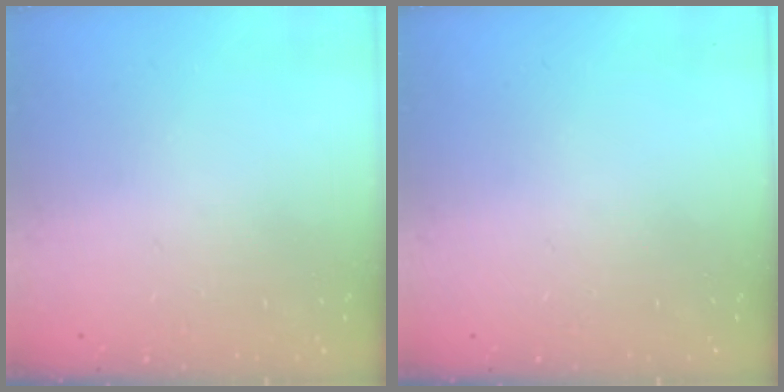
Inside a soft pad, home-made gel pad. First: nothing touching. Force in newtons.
{"total": 0.0}